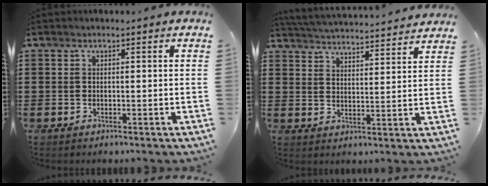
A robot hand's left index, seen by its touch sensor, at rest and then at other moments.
{"total": 4.4, "force": [4.3, -0.5, 0.2], "torque": [-0.023, -0.033, 0.073]}